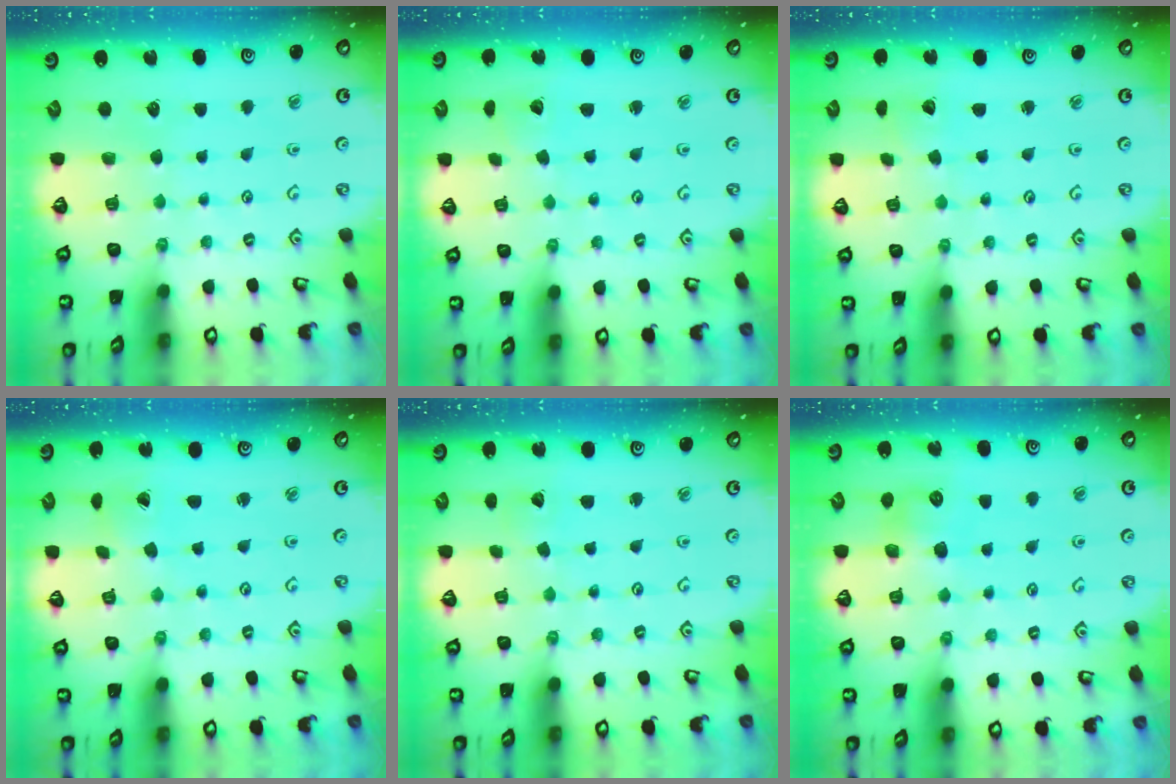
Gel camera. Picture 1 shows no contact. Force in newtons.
{"total": 2.1, "press": 2.1, "slide": 0.2}
{"total": 2.4, "press": 2.4, "slide": 0.2}
{"total": 0.7, "press": 0.7, "slide": 0.1}
{"total": 2.0, "press": 2.0, "slide": 0.2}
{"total": 6.5, "press": 6.5, "slide": 0.6}